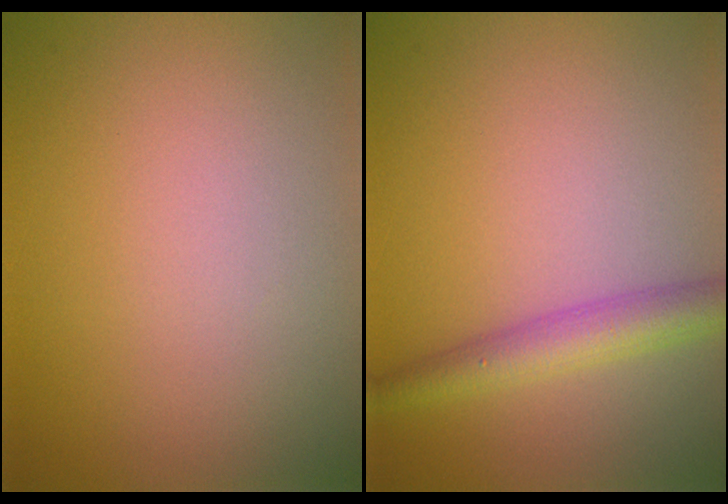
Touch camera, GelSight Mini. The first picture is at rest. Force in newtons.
{"total": 3.6, "press": 3.6, "slide": 0.1}